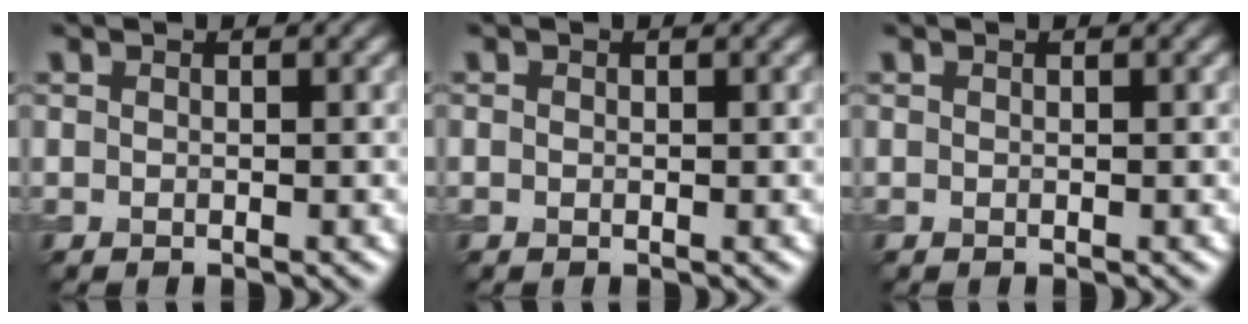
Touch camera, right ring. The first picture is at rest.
{"total": 0.0}
{"total": 0.0}